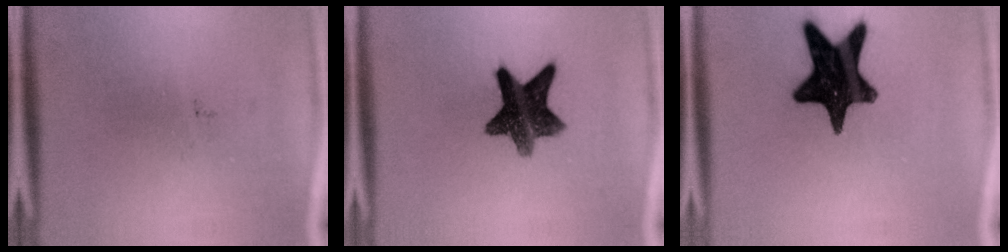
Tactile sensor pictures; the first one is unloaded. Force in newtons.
{"total": 11.1}
{"total": 17.1}